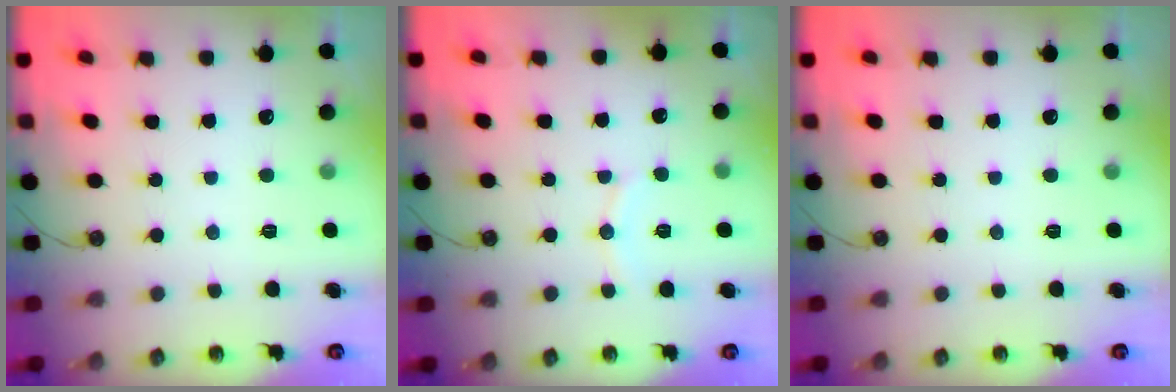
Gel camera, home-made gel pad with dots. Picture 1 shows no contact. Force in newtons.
{"total": 5.8, "press": 5.8, "slide": 0.5}
{"total": 0.0}